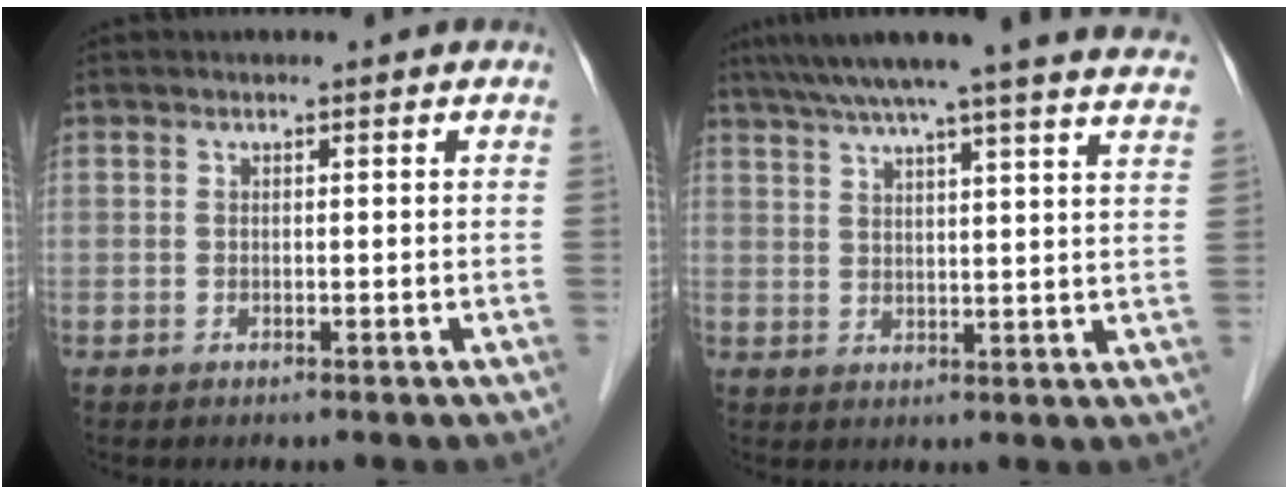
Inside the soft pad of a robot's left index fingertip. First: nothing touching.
{"total": 24.8, "force": [22.0, -0.2, 11.3], "torque": [-0.179, -0.016, 0.274]}